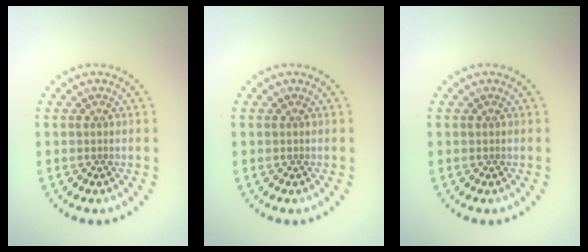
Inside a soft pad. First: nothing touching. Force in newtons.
{"total": 0.0}
{"total": 0.0}